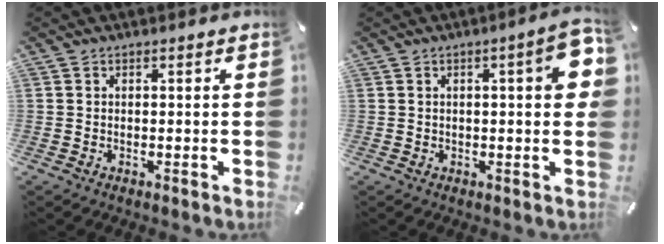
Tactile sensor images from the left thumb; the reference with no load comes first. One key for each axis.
{"total": 8.3, "fx": 1.6, "fy": 2.1, "fz": 7.9, "tx": -0.101, "ty": -0.006, "tz": 0.021}